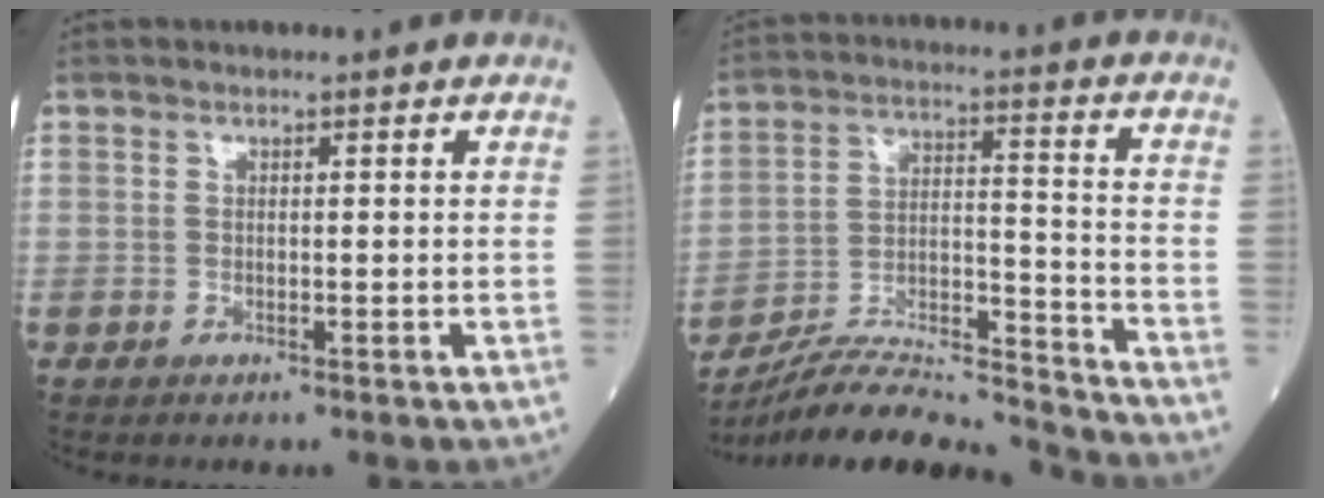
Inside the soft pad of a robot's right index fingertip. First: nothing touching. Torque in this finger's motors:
{"motor_torque": [-0.28, -0.09, 0.04, 0.00]}